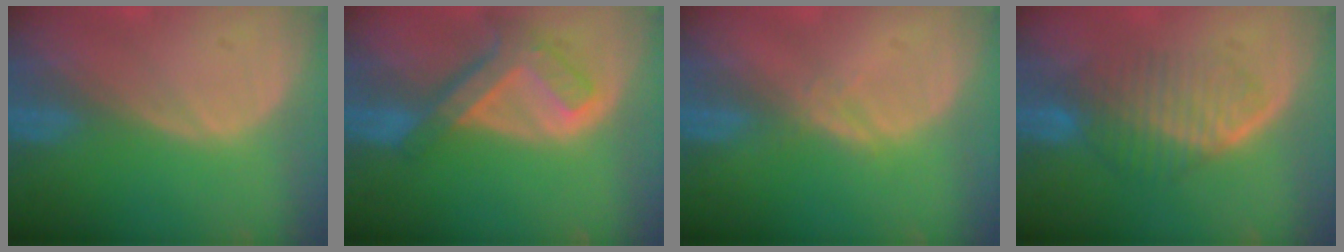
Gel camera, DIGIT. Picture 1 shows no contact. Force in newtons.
{"total": 7.5, "press": 6.4, "slide": 3.9}
{"total": 1.3, "press": 1.3, "slide": 0.1}
{"total": 6.8, "press": 6.5, "slide": 1.8}